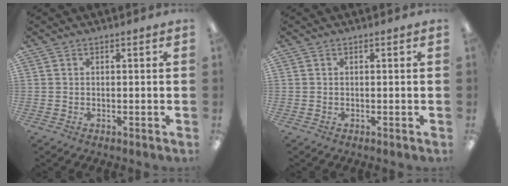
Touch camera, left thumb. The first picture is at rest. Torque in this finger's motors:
{"motor_torque": [0.00, 0.00, -0.02, -0.01, 0.00]}